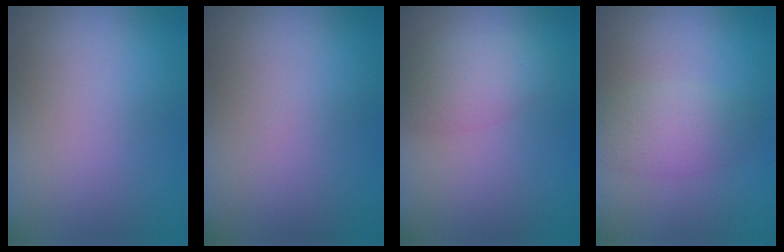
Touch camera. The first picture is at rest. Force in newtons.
{"total": 0.0}
{"total": 3.0, "press": 3.0, "slide": 0.0}
{"total": 3.0, "press": 3.0, "slide": 0.0}